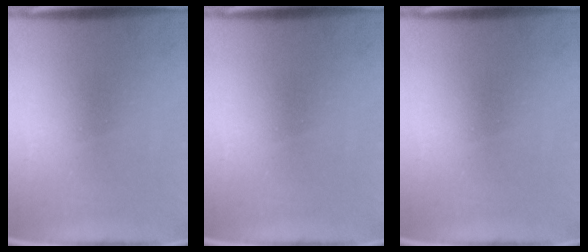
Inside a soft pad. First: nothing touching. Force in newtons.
{"total": 0.0}
{"total": 0.0}